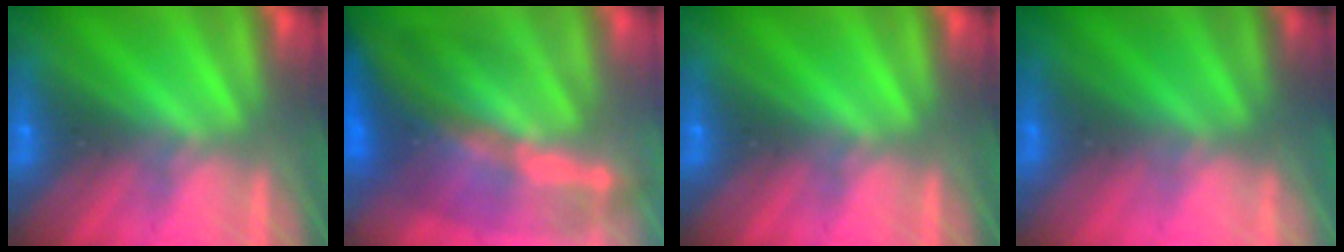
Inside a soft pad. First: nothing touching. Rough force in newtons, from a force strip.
{"total": 10.3}
{"total": 0.0}
{"total": 2.4}